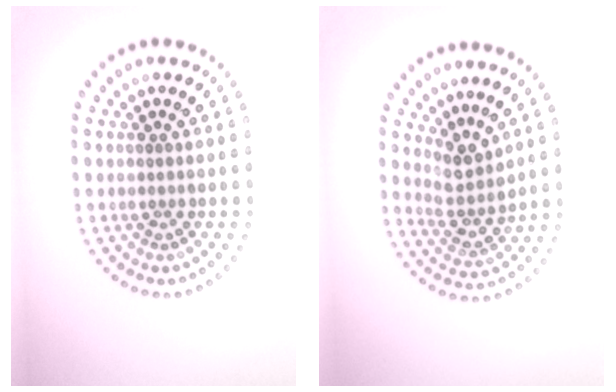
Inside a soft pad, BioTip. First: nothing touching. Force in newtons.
{"total": 3.0, "press": 2.3, "slide": 1.9}